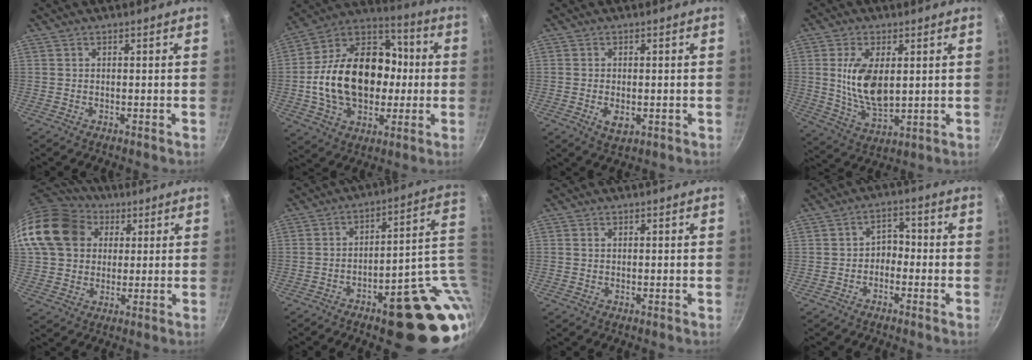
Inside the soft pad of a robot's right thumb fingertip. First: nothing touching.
{"total": 25.3, "force": [-1.3, 18.0, 17.8], "torque": [-0.271, 0.050, -0.024]}
{"total": 3.9, "force": [-0.9, 2.3, 3.0], "torque": [-0.047, -0.005, -0.009]}
{"total": 11.6, "force": [1.8, 6.0, 9.8], "torque": [-0.178, -0.017, 0.043]}
{"total": 17.8, "force": [5.1, 14.3, 9.4], "torque": [-0.162, 0.022, 0.085]}
{"total": 22.1, "force": [-3.9, 9.0, 19.8], "torque": [-0.186, 0.016, -0.032]}
{"total": 0.8, "force": [0.3, 0.6, 0.4], "torque": [-0.006, 0.002, 0.004]}
{"total": 3.5, "force": [-1.3, 2.6, 2.0], "torque": [-0.010, 0.025, -0.029]}